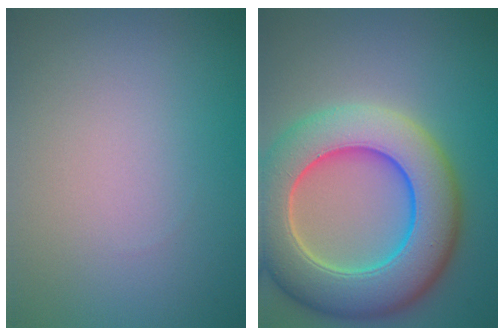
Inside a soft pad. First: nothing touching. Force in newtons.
{"total": 11.3, "press": 11.3, "slide": 0.8}